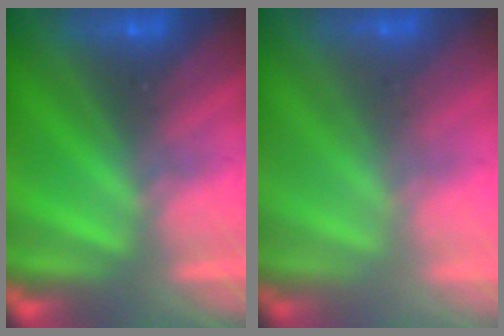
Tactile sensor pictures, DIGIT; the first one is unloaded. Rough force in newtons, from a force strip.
{"total": 2.5}